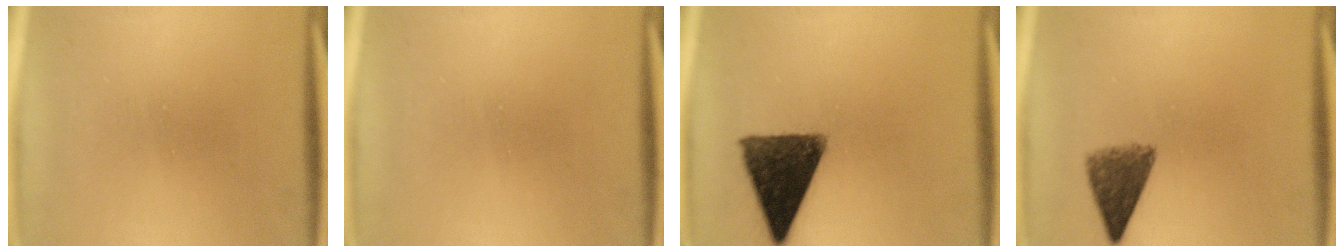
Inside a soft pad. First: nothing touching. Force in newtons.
{"total": 0.0}
{"total": 13.5}
{"total": 5.8}